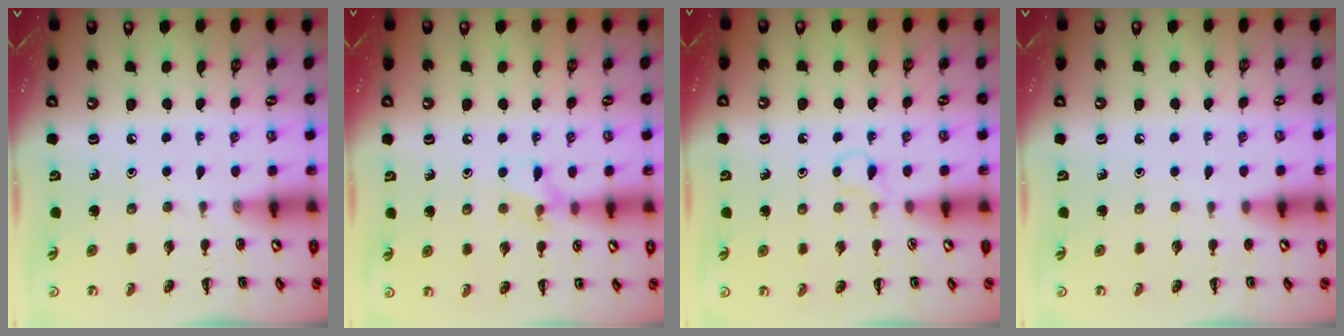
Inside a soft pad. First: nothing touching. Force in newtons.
{"total": 6.9, "press": 6.7, "slide": 1.7}
{"total": 2.8, "press": 2.6, "slide": 1.2}
{"total": 0.7, "press": 0.7, "slide": 0.0}